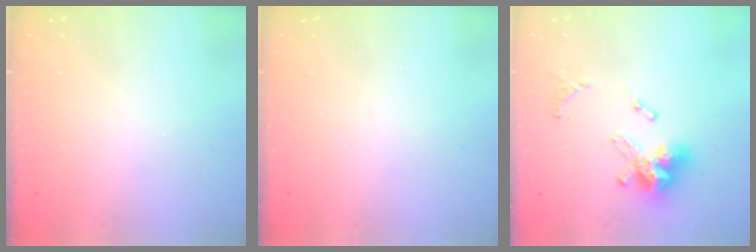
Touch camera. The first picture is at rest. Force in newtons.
{"total": 0.0}
{"total": 13.4, "press": 13.4, "slide": 1.3}